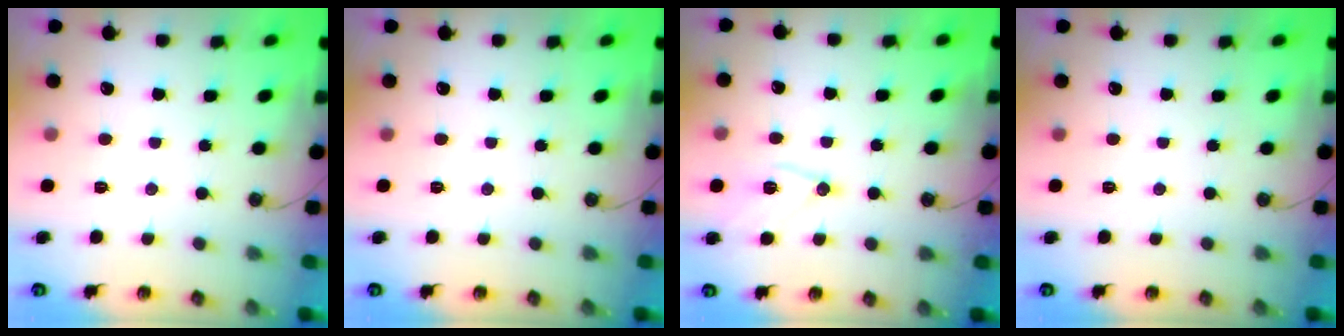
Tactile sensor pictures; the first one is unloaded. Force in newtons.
{"total": 0.0}
{"total": 11.9, "press": 11.8, "slide": 0.8}
{"total": 0.0}